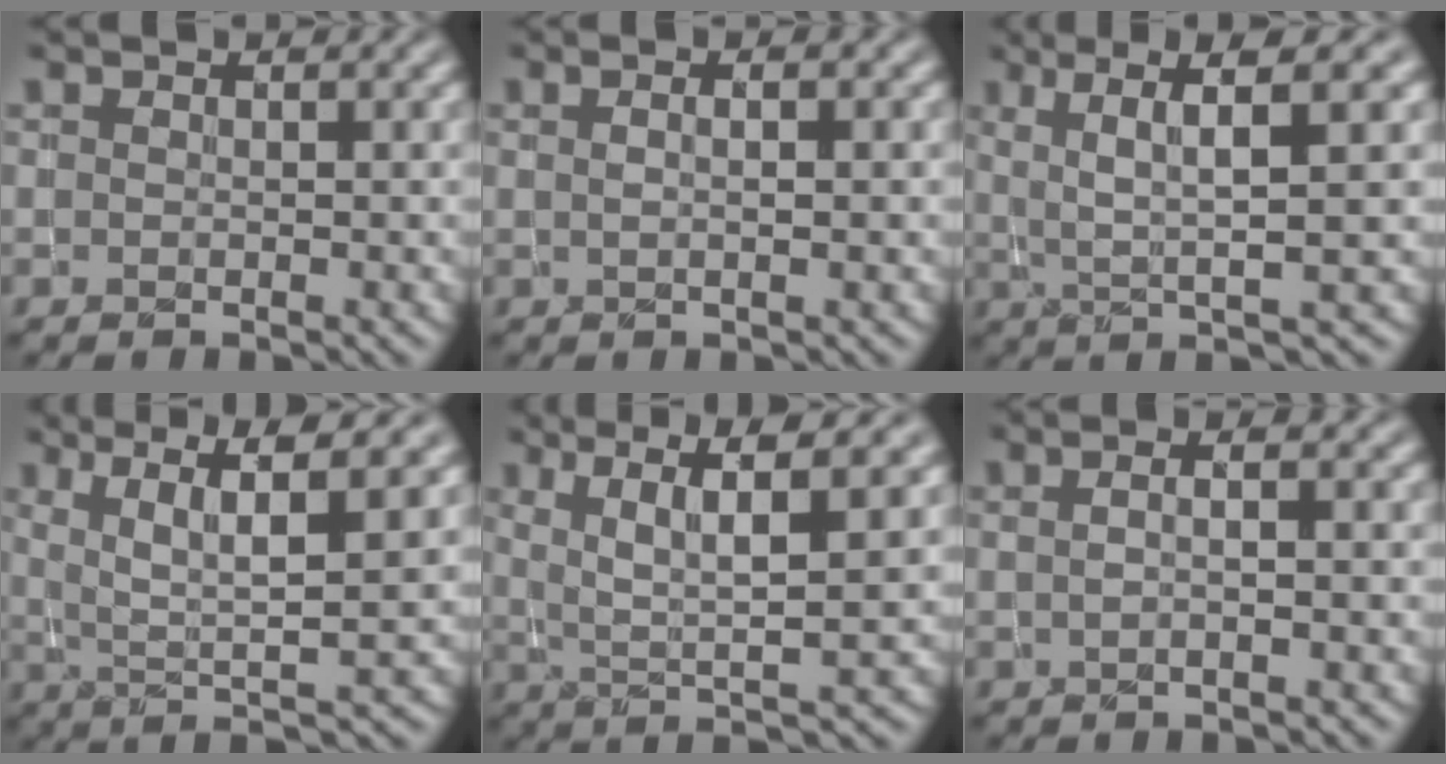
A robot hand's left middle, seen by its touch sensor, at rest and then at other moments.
{"total": 2.8, "force": [0.9, 1.2, 2.4], "torque": [-0.019, 0.007, -0.003]}
{"total": 6.2, "force": [1.9, 0.9, 5.9], "torque": [-0.100, 0.007, 0.033]}
{"total": 6.6, "force": [2.1, 1.1, 6.2], "torque": [-0.101, 0.003, 0.042]}
{"total": 6.6, "force": [2.3, 1.1, 6.2], "torque": [-0.103, 0.003, 0.045]}
{"total": 3.8, "force": [0.9, 1.8, 3.2], "torque": [-0.026, 0.018, -0.014]}